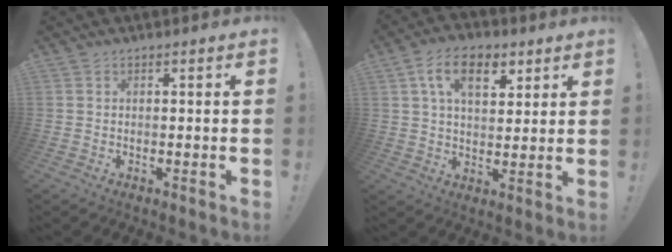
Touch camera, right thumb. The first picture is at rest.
{"total": 12.6, "force": [5.4, 7.4, 8.7], "torque": [-0.128, -0.003, 0.096]}